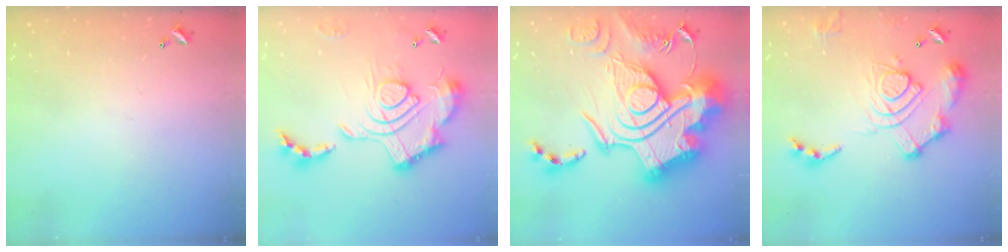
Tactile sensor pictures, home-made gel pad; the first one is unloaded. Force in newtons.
{"total": 2.5, "press": 1.9, "slide": 1.7}
{"total": 0.7, "press": 0.7, "slide": 0.1}
{"total": 16.1, "press": 16.0, "slide": 2.0}